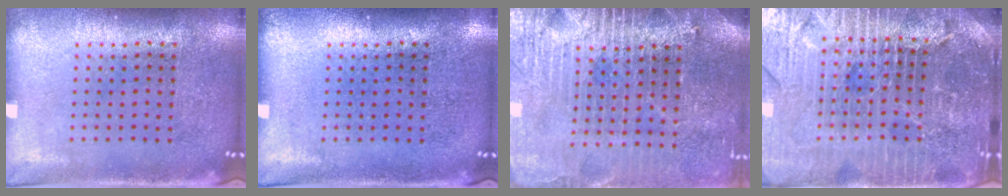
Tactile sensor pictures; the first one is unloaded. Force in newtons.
{"total": 0.0}
{"total": 3.8, "press": 3.5, "slide": 1.5}
{"total": 5.3, "press": 4.8, "slide": 2.2}